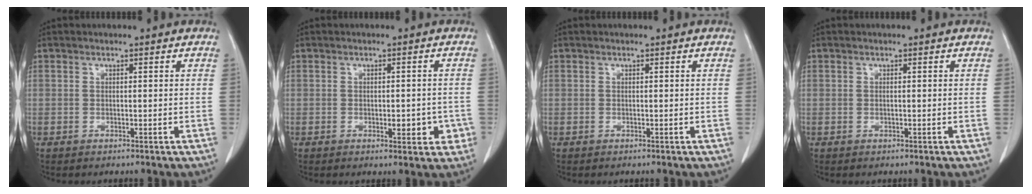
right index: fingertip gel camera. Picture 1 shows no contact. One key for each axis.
{"total": 4.1, "fx": -1.4, "fy": 1.9, "fz": 3.3, "tx": -0.035, "ty": 0.002, "tz": -0.013}
{"total": 0.0}
{"total": 0.0}